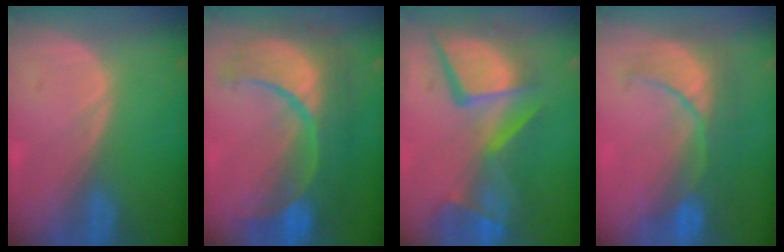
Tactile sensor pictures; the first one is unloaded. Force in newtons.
{"total": 12.5, "press": 12.4, "slide": 1.4}
{"total": 13.8, "press": 11.2, "slide": 8.0}
{"total": 8.4, "press": 8.3, "slide": 1.3}